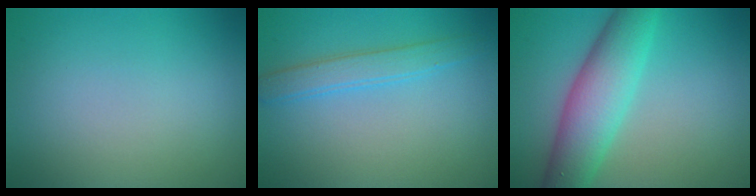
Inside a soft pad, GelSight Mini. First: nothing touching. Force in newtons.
{"total": 2.5, "press": 2.5, "slide": 0.1}
{"total": 6.8, "press": 6.8, "slide": 0.3}